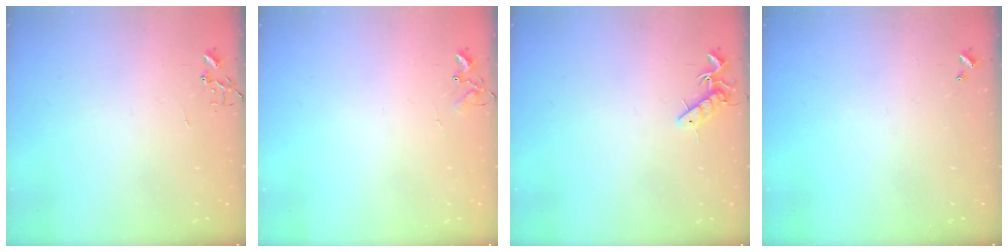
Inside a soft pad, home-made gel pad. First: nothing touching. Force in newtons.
{"total": 6.1, "press": 6.0, "slide": 0.6}
{"total": 7.6, "press": 7.5, "slide": 0.8}
{"total": 0.0}